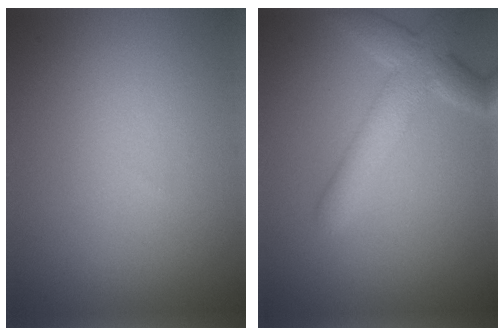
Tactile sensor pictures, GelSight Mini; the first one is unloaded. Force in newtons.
{"total": 4.7, "press": 4.7, "slide": 0.5}